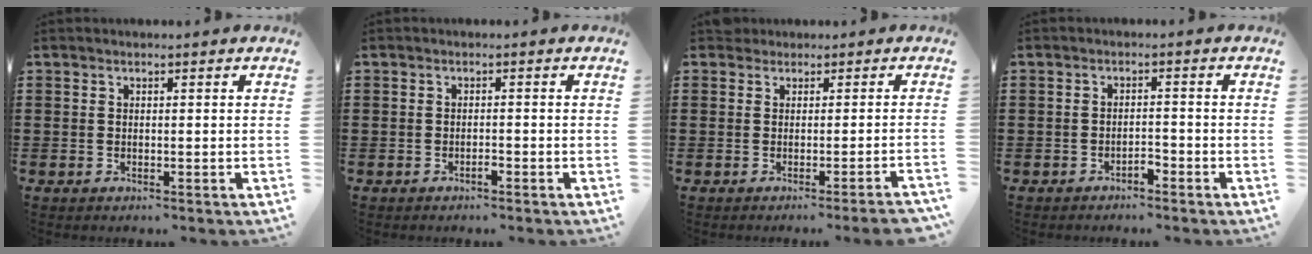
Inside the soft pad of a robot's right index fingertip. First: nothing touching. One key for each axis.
{"total": 0.9, "fx": -0.7, "fy": 0.1, "fz": 0.6, "tx": -0.014, "ty": -0.003, "tz": -0.013}
{"total": 0.8, "fx": -0.4, "fy": 0.0, "fz": 0.7, "tx": -0.017, "ty": 0.001, "tz": -0.007}
{"total": 1.7, "fx": -1.6, "fy": 0.3, "fz": 0.6, "tx": -0.018, "ty": 0.000, "tz": -0.031}